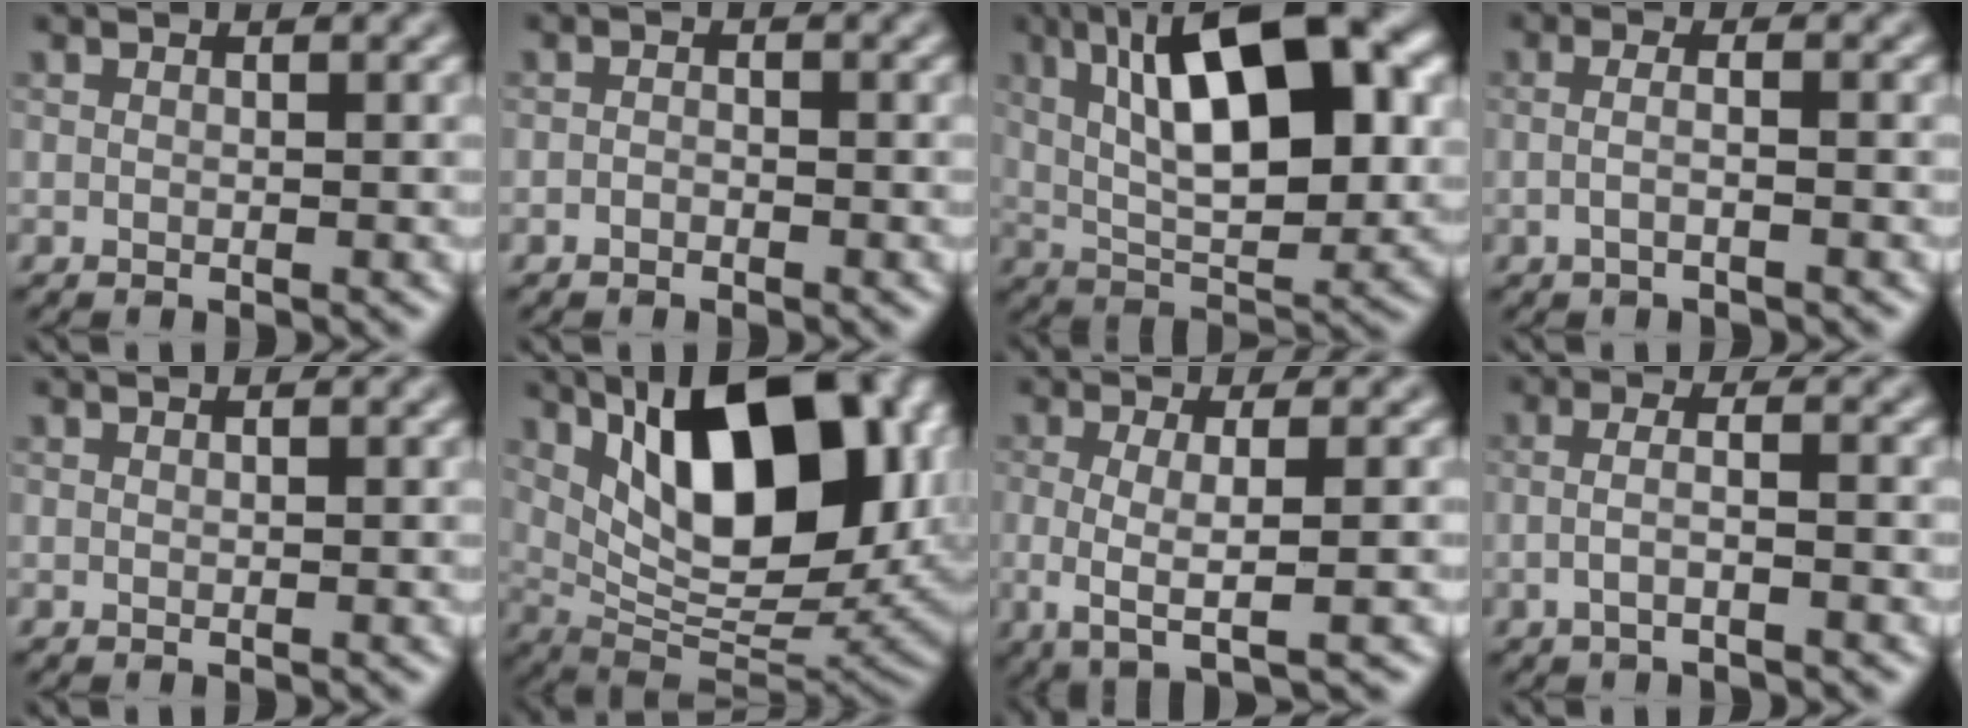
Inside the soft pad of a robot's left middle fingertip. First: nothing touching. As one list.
[{"total": 0.9, "force": [-0.9, 0.1, 0.0], "torque": [-0.003, 0.001, -0.013]}, {"total": 13.5, "force": [3.8, 5.2, 11.8], "torque": [-0.179, 0.011, 0.060]}, {"total": 1.9, "force": [-0.7, 0.6, 1.7], "torque": [-0.025, -0.006, -0.020]}, {"total": 0.0}, {"total": 15.3, "force": [5.2, 7.0, 12.6], "torque": [-0.188, 0.002, 0.097]}, {"total": 3.7, "force": [-1.1, 0.8, 3.4], "torque": [-0.067, -0.006, -0.015]}, {"total": 2.3, "force": [-1.0, 0.6, 1.9], "torque": [-0.036, -0.001, -0.020]}]